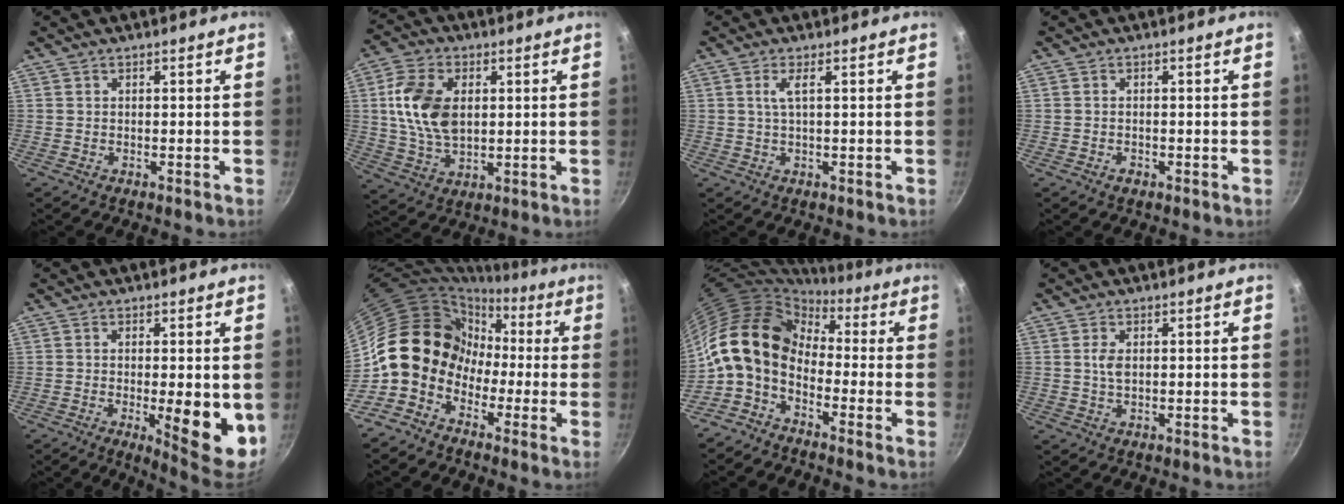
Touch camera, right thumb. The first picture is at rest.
{"total": 12.6, "force": [1.9, 7.9, 9.6], "torque": [-0.170, -0.002, 0.036]}
{"total": 2.4, "force": [0.6, 0.4, 2.3], "torque": [-0.054, 0.002, 0.016]}
{"total": 1.3, "force": [-0.7, 0.8, 0.7], "torque": [-0.013, 0.002, -0.012]}
{"total": 10.4, "force": [-1.7, 3.0, 9.8], "torque": [-0.122, -0.007, -0.013]}
{"total": 12.0, "force": [-3.1, 10.1, 5.7], "torque": [-0.036, 0.043, -0.074]}
{"total": 13.5, "force": [-1.7, 10.0, 8.8], "torque": [-0.135, 0.042, -0.054]}
{"total": 2.4, "force": [0.4, 1.3, 1.9], "torque": [-0.036, -0.001, 0.007]}